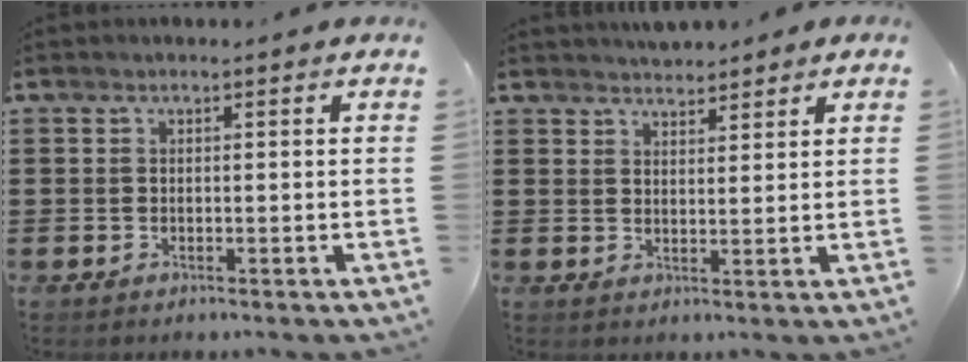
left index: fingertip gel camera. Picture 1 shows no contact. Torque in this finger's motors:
{"motor_torque": [1.46, -0.68, 0.53, 0.05]}